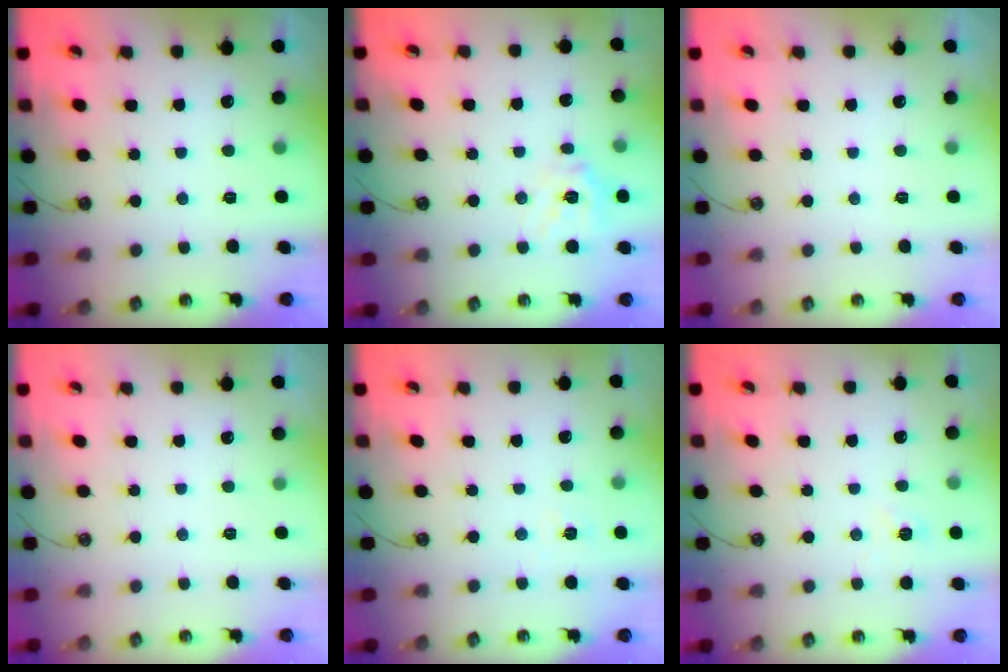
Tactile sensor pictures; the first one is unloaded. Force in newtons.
{"total": 12.7, "press": 12.6, "slide": 2.0}
{"total": 0.0}
{"total": 0.0}
{"total": 2.6, "press": 2.6, "slide": 0.2}
{"total": 4.9, "press": 4.9, "slide": 0.5}